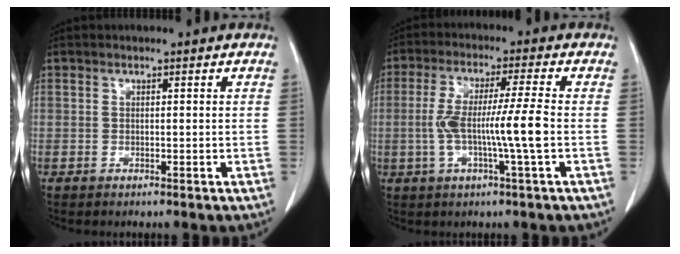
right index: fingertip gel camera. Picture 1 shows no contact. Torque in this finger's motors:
{"motor_torque": [1.42, -0.27, 0.74, 0.21]}